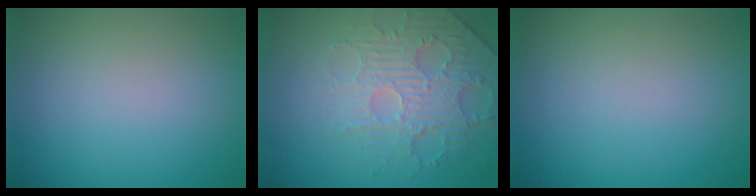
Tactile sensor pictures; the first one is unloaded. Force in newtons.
{"total": 4.8, "press": 3.8, "slide": 3.0}
{"total": 0.0}